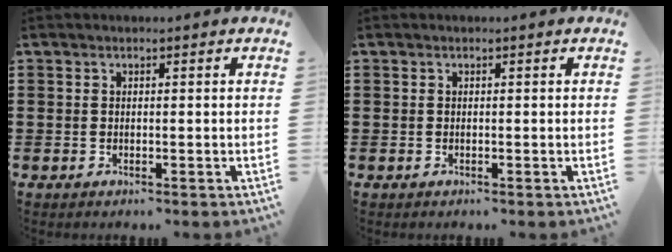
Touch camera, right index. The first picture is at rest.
{"total": 0.0}